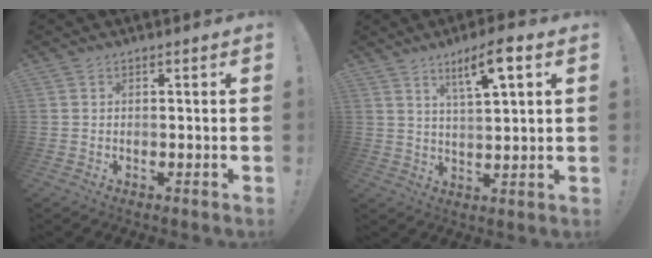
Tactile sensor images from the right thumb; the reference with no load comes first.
{"total": 8.9, "force": [4.7, 1.5, 7.4], "torque": [-0.117, -0.017, 0.074]}